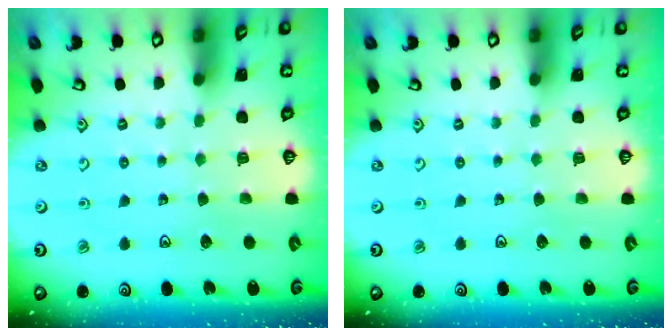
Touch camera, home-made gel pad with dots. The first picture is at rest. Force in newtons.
{"total": 0.0}